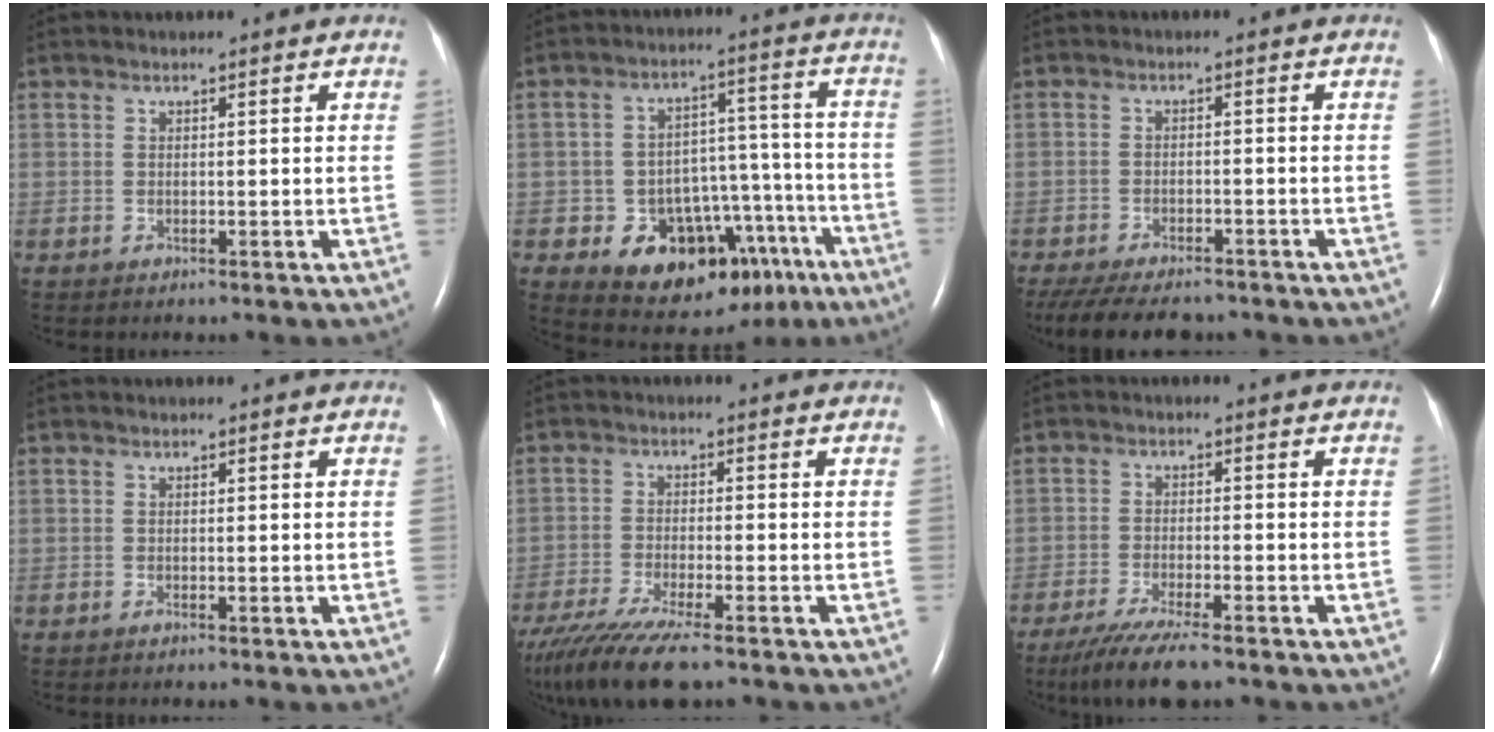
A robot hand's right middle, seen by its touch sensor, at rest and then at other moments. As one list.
[{"total": 15.2, "force": [-8.2, 9.5, 8.6], "torque": [-0.096, 0.050, -0.106]}, {"total": 13.1, "force": [-11.0, 4.1, 5.8], "torque": [-0.128, -0.016, -0.154]}, {"total": 0.0}, {"total": 12.1, "force": [-9.4, 1.3, 7.6], "torque": [-0.142, -0.030, -0.160]}, {"total": 8.2, "force": [-6.3, 0.8, 5.1], "torque": [-0.092, -0.022, -0.106]}]